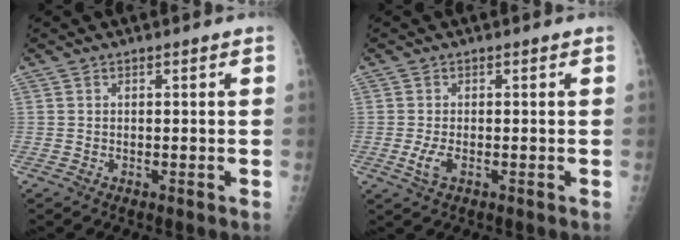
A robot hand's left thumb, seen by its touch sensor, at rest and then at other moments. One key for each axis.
{"total": 3.0, "fx": -0.6, "fy": 1.4, "fz": 2.6, "tx": -0.059, "ty": -0.001, "tz": -0.011}